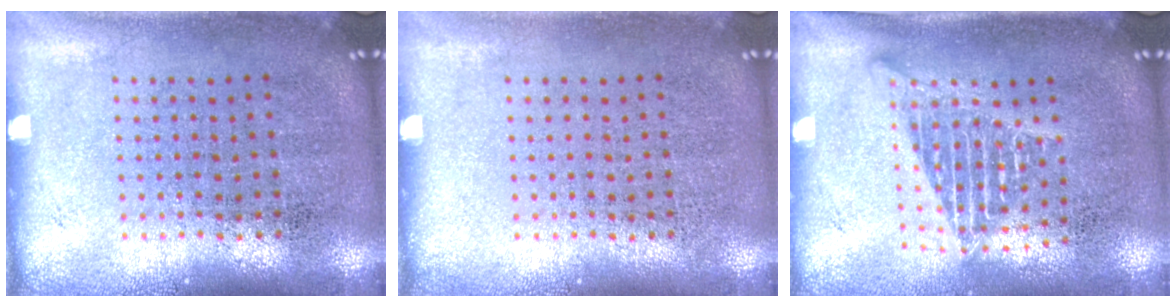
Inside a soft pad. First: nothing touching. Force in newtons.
{"total": 0.0}
{"total": 1.6, "press": 1.3, "slide": 0.9}